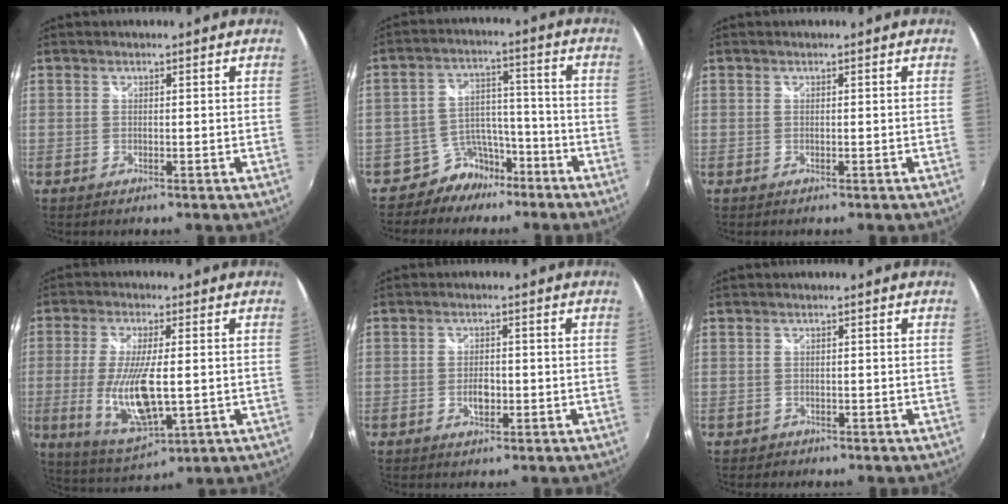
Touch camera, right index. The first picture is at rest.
{"total": 7.7, "force": [-6.0, 4.7, 1.0], "torque": [-0.014, 0.035, -0.096]}
{"total": 0.0}
{"total": 13.6, "force": [-1.9, 4.3, 12.7], "torque": [-0.247, -0.023, -0.021]}
{"total": 2.9, "force": [-0.8, 1.7, 2.1], "torque": [-0.036, 0.001, -0.014]}
{"total": 1.5, "force": [-0.8, 1.2, 0.0], "torque": [-0.003, 0.001, -0.009]}